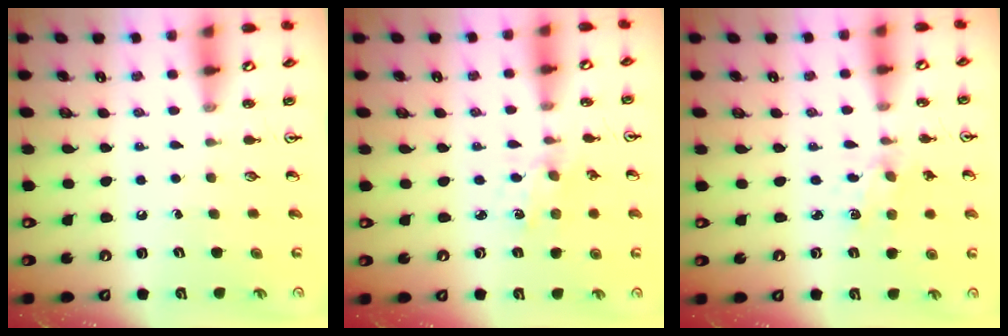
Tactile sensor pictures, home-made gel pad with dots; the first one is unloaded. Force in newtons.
{"total": 0.8, "press": 0.7, "slide": 0.2}
{"total": 1.9, "press": 1.9, "slide": 0.4}